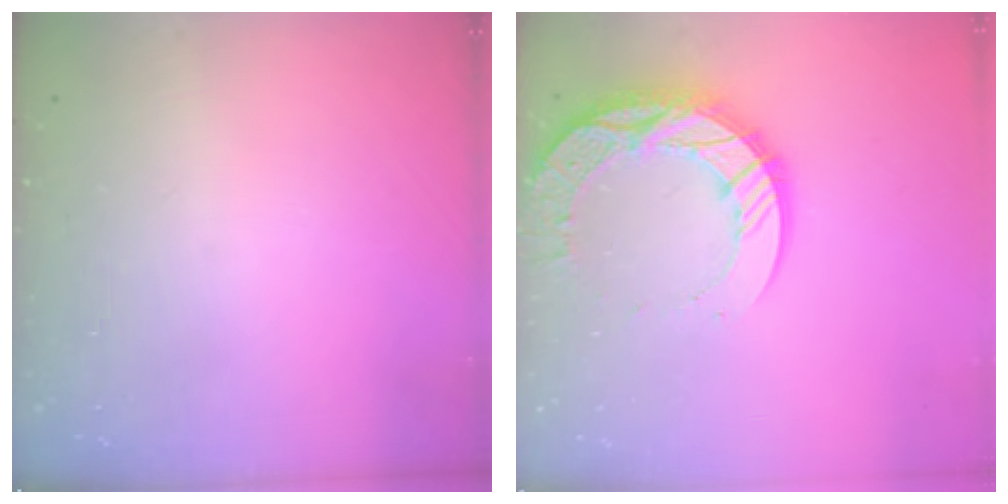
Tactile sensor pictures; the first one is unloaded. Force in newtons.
{"total": 14.6, "press": 14.5, "slide": 1.1}